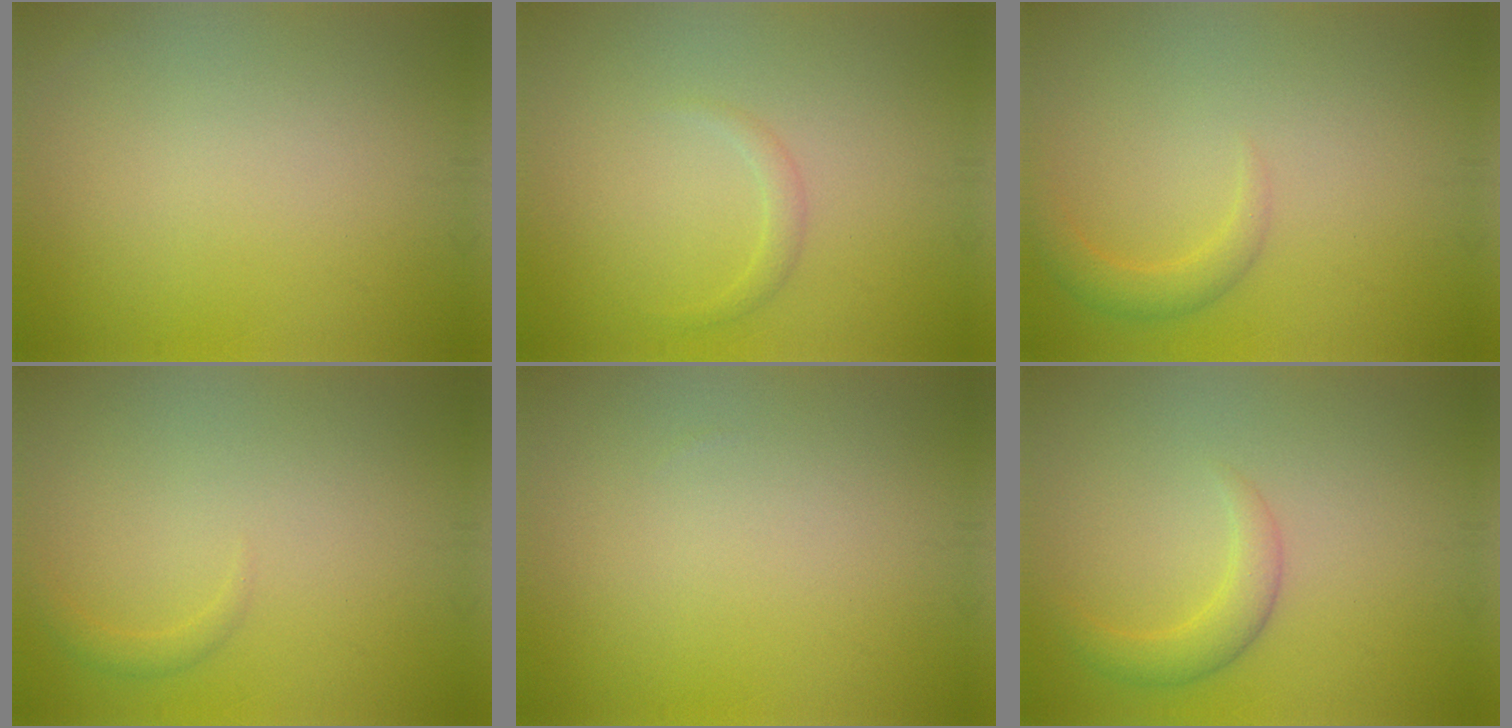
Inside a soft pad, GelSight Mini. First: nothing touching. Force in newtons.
{"total": 1.0, "press": 1.0, "slide": 0.1}
{"total": 1.8, "press": 1.8, "slide": 0.2}
{"total": 0.9, "press": 0.9, "slide": 0.1}
{"total": 0.0}
{"total": 2.2, "press": 2.2, "slide": 0.0}